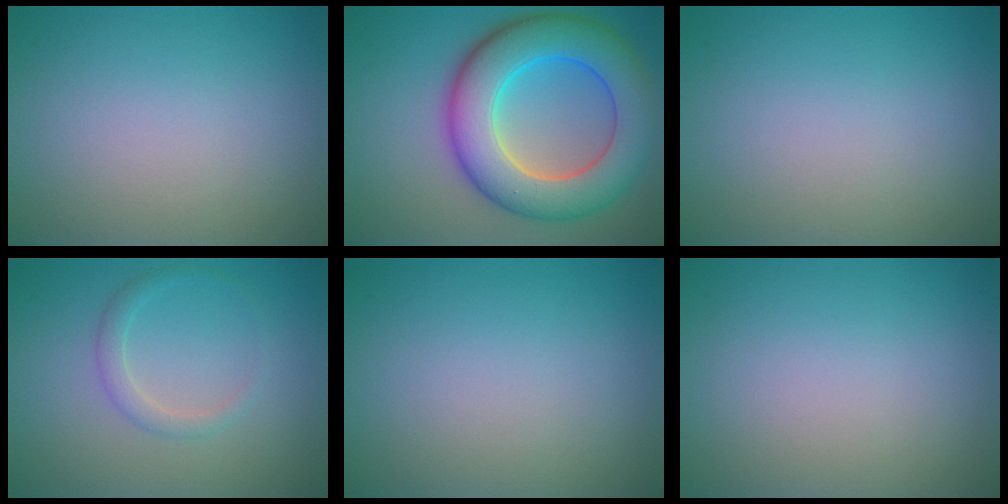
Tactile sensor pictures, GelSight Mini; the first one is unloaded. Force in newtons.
{"total": 10.6, "press": 10.6, "slide": 0.3}
{"total": 0.0}
{"total": 1.4, "press": 1.4, "slide": 0.0}
{"total": 0.0}
{"total": 0.0}